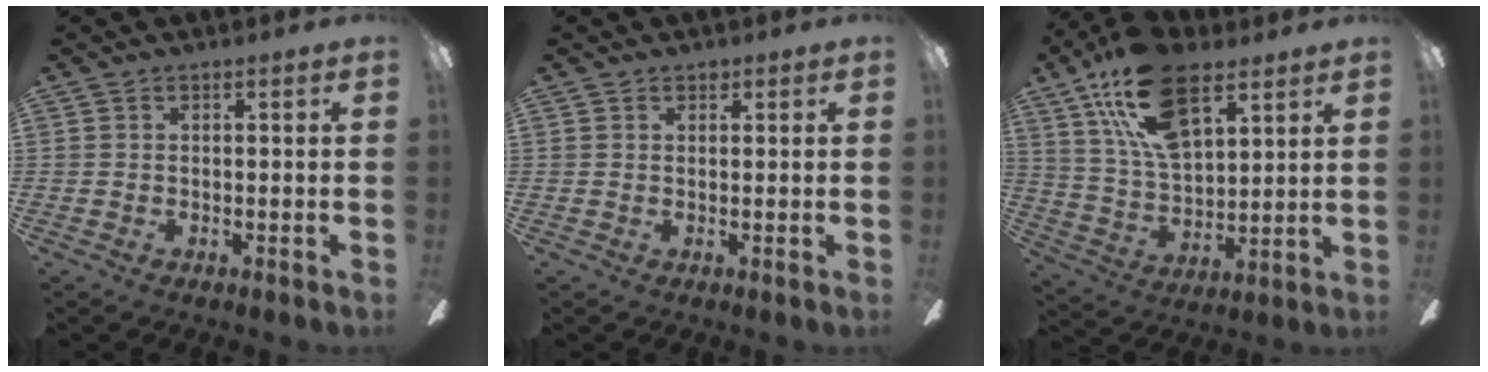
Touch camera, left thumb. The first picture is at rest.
{"total": 0.9, "force": [0.8, 0.4, 0.1], "torque": [-0.004, 0.000, 0.015]}
{"total": 19.2, "force": [11.5, 9.4, 12.2], "torque": [-0.229, -0.039, 0.205]}